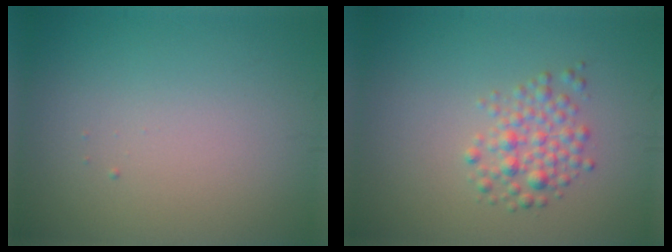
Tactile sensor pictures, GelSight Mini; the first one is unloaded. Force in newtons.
{"total": 2.6, "press": 2.6, "slide": 0.1}